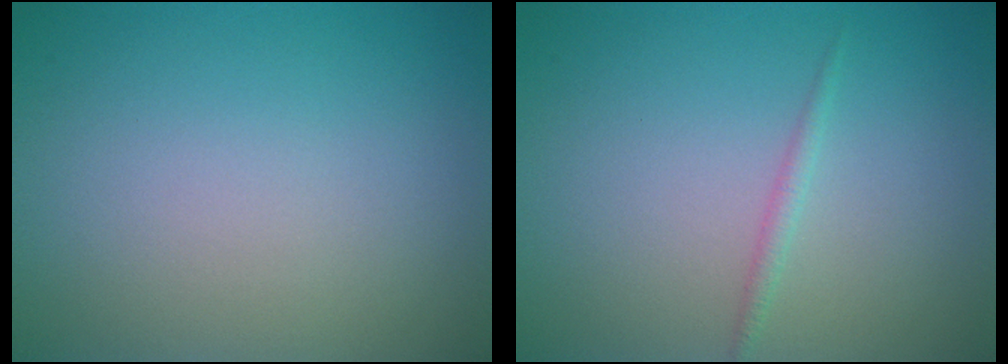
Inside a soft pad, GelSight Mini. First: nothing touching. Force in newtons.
{"total": 0.9, "press": 0.9, "slide": 0.1}